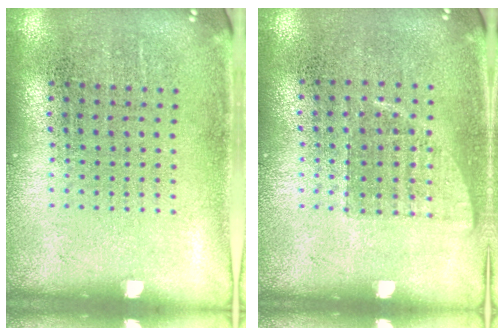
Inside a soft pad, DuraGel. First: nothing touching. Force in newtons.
{"total": 0.6, "press": 0.6, "slide": 0.1}